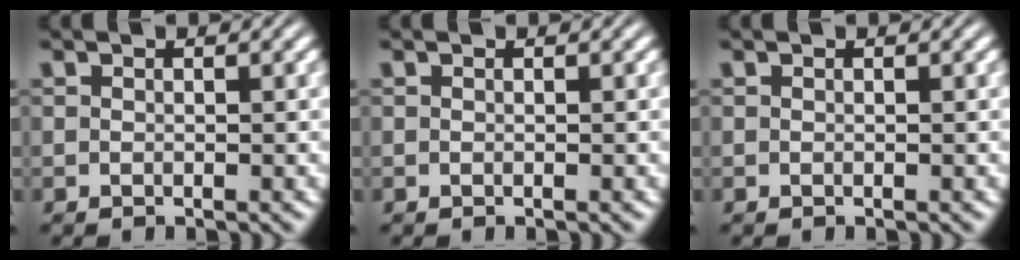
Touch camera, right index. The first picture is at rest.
{"total": 0.0}
{"total": 0.0}